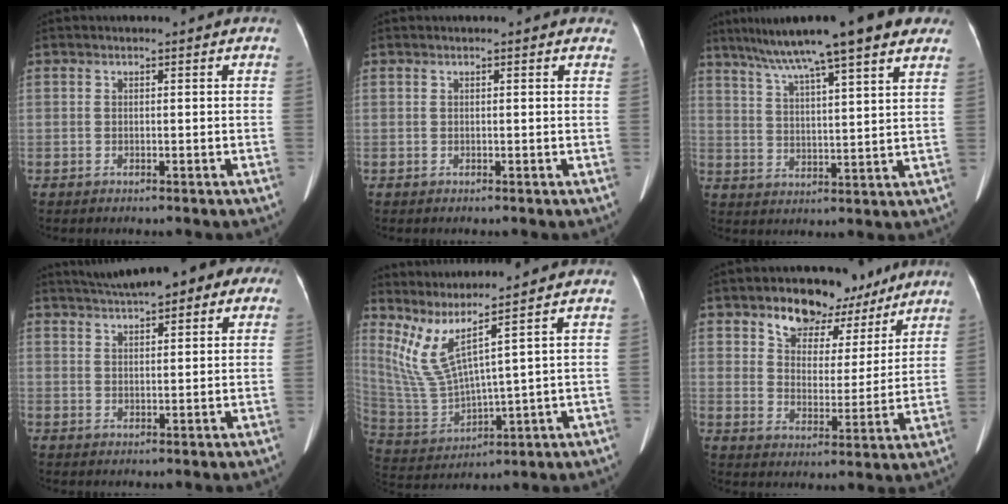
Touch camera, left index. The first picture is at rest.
{"total": 3.3, "force": [2.9, 0.7, 1.4], "torque": [-0.013, 0.019, 0.024]}
{"total": 19.0, "force": [14.3, 1.5, 12.5], "torque": [-0.200, 0.039, 0.204]}
{"total": 12.4, "force": [8.3, 3.9, 8.4], "torque": [-0.129, 0.050, 0.110]}
{"total": 8.4, "force": [5.9, -1.5, 5.8], "torque": [-0.140, -0.019, 0.139]}
{"total": 10.7, "force": [7.7, 6.1, 4.3], "torque": [-0.057, 0.020, 0.121]}